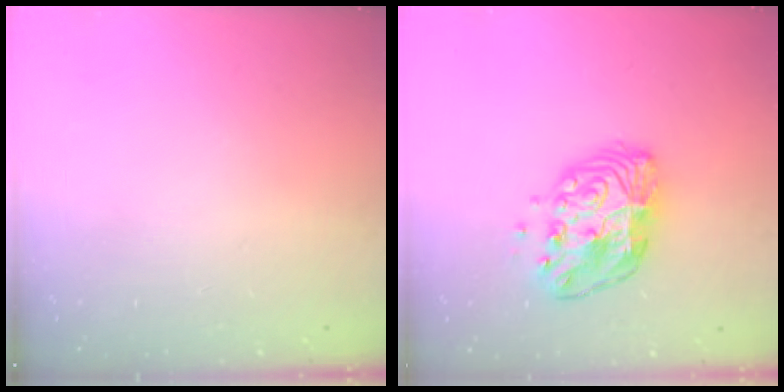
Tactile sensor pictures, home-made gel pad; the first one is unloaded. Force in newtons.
{"total": 11.9, "press": 11.9, "slide": 0.8}